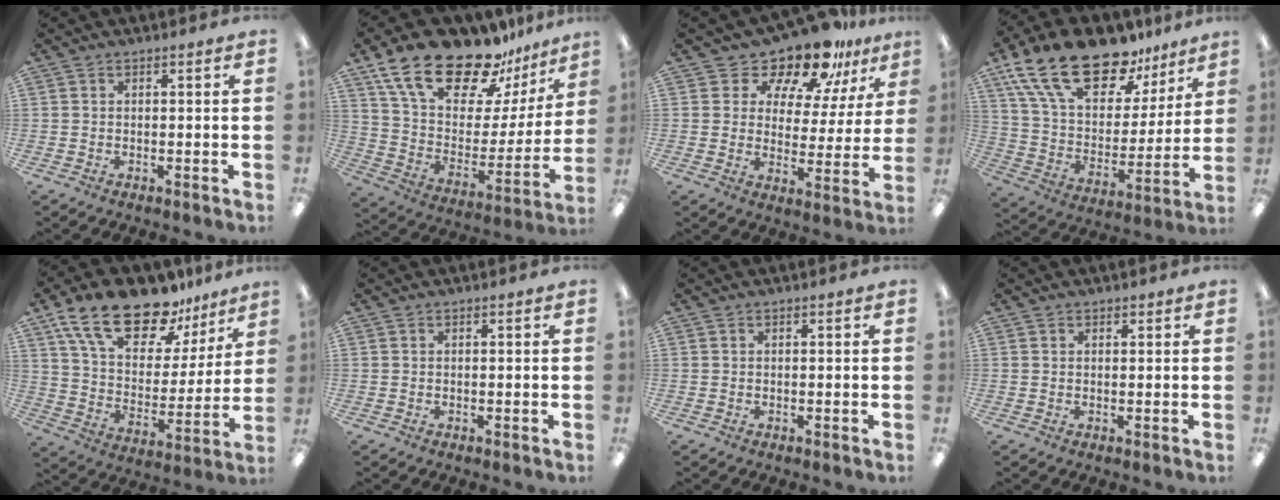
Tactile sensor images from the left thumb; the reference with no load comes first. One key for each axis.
{"total": 23.9, "fx": 18.0, "fy": 9.9, "fz": 12.2, "tx": -0.214, "ty": -0.117, "tz": 0.320}
{"total": 14.7, "fx": 12.7, "fy": 5.4, "fz": 5.1, "tx": -0.096, "ty": -0.100, "tz": 0.222}
{"total": 22.5, "fx": 16.2, "fy": 10.2, "fz": 11.9, "tx": -0.215, "ty": -0.101, "tz": 0.292}
{"total": 20.2, "fx": 14.9, "fy": 8.8, "fz": 10.4, "tx": -0.185, "ty": -0.091, "tz": 0.265}
{"total": 0.0}
{"total": 0.0}
{"total": 0.7, "fx": 0.6, "fy": 0.4, "fz": 0.2, "tx": 0.005, "ty": -0.002, "tz": 0.009}